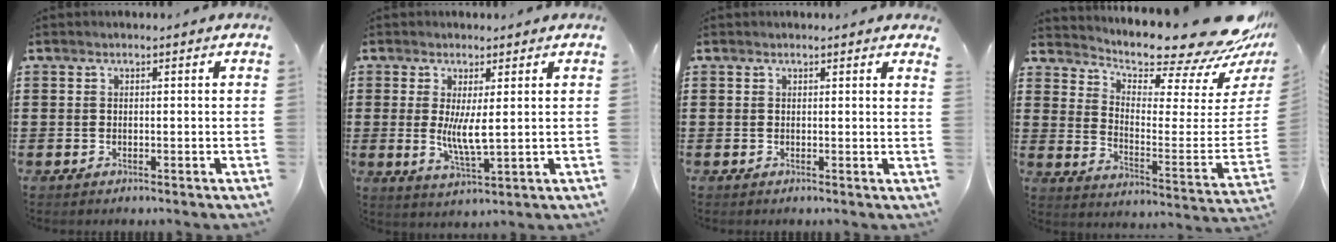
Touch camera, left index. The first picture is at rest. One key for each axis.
{"total": 5.4, "fx": 0.9, "fy": 1.2, "fz": 5.2, "tx": -0.091, "ty": -0.008, "tz": 0.015}
{"total": 0.7, "fx": 0.7, "fy": -0.1, "fz": 0.3, "tx": -0.007, "ty": -0.001, "tz": 0.012}
{"total": 10.5, "fx": 9.2, "fy": 1.6, "fz": 4.8, "tx": -0.094, "ty": -0.088, "tz": 0.151}